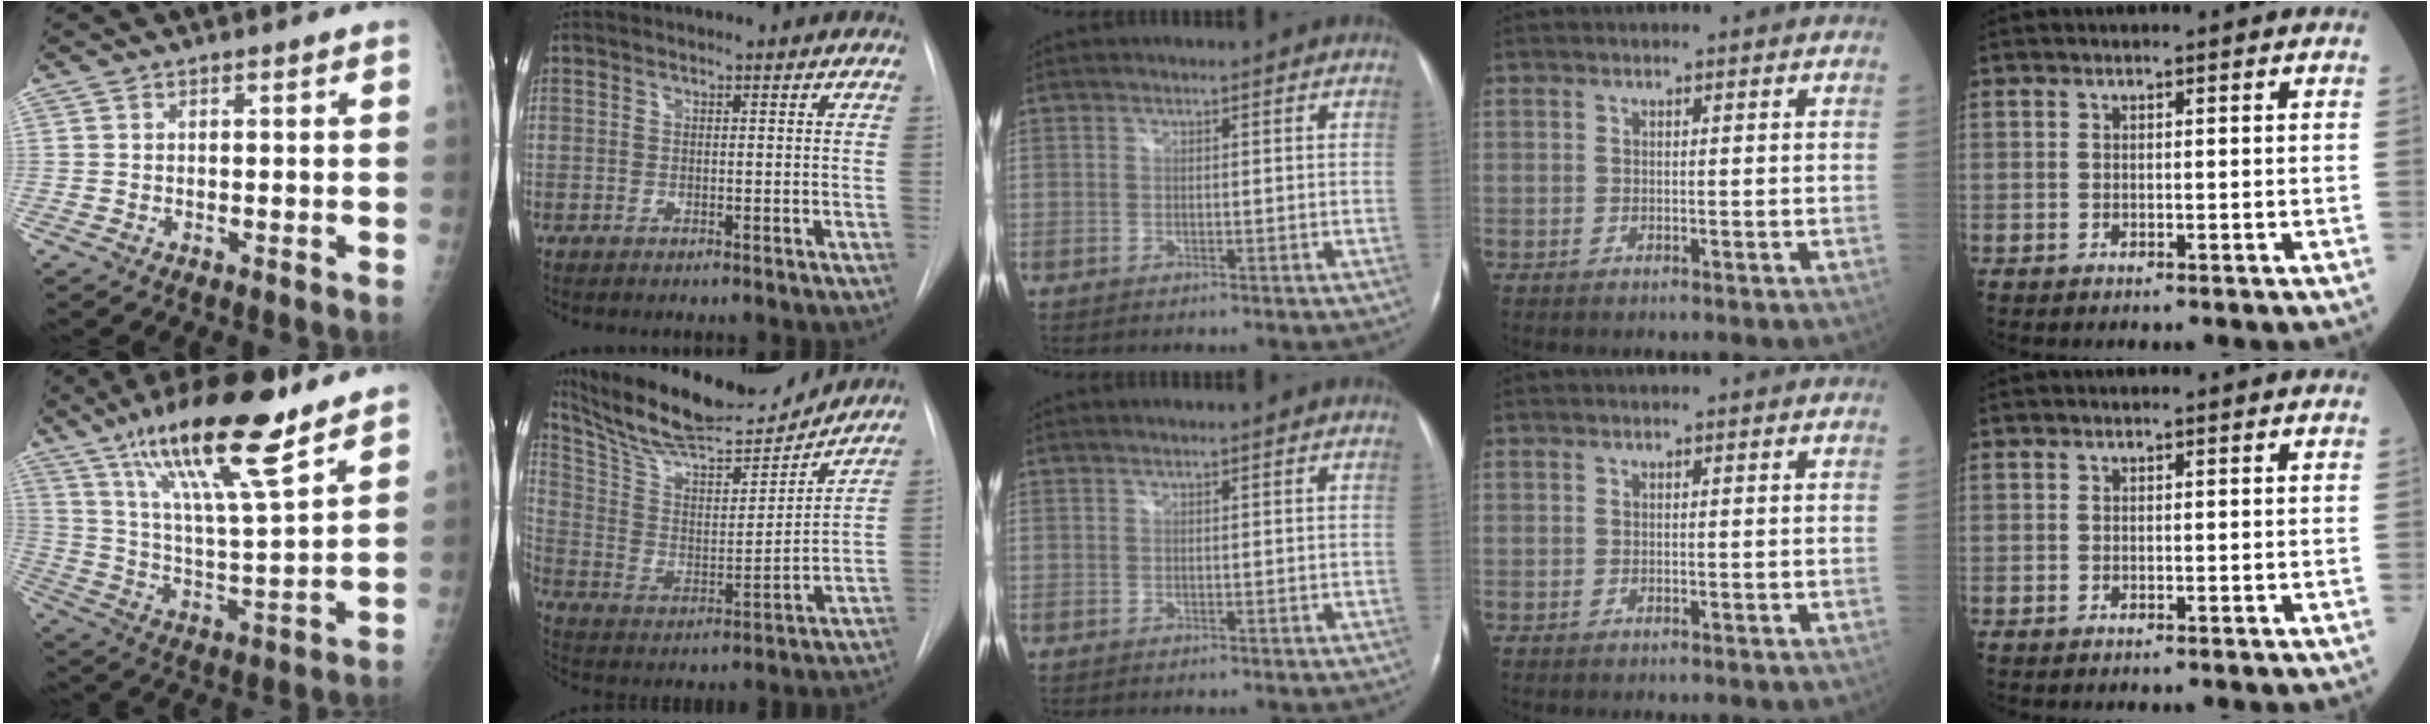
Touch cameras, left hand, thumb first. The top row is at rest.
{"thumb": {"total": 20.4, "force": [13.6, 3.9, 14.8], "torque": [-0.246, -0.053, 0.239]}, "index": {"total": 19.3, "force": [17.8, 2.4, 7.1], "torque": [-0.132, -0.007, 0.294]}}